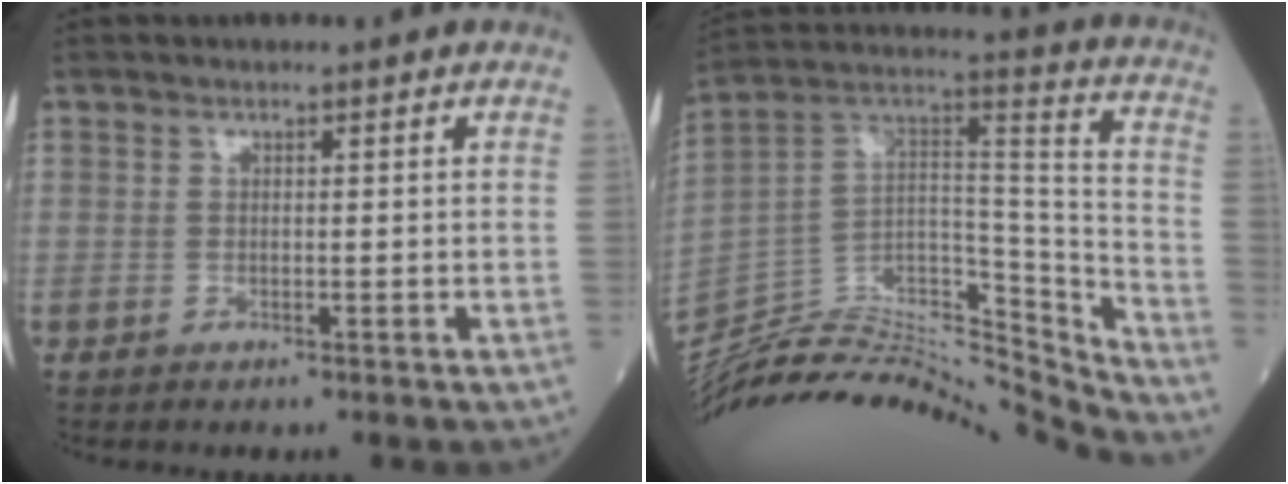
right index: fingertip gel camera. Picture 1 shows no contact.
{"total": 30.1, "force": [-28.5, 2.8, 9.1], "torque": [-0.161, 0.001, -0.452]}